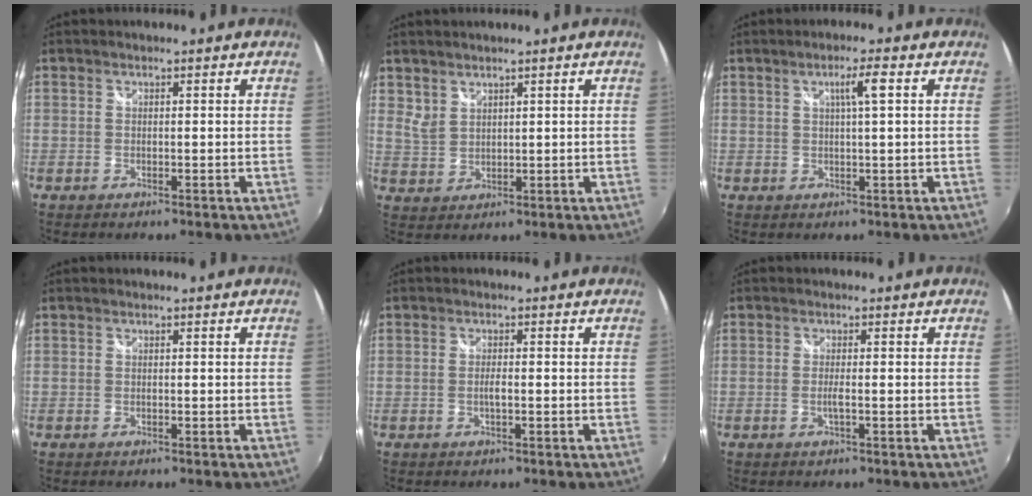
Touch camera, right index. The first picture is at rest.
{"total": 3.1, "force": [2.5, 1.5, 0.8], "torque": [-0.011, 0.004, 0.054]}
{"total": 3.3, "force": [1.0, -0.2, 3.2], "torque": [-0.059, 0.003, 0.019]}
{"total": 0.0}
{"total": 1.5, "force": [-0.4, 0.1, 1.4], "torque": [-0.028, -0.001, -0.009]}
{"total": 1.6, "force": [-0.6, -0.2, 1.5], "torque": [-0.028, -0.002, -0.012]}